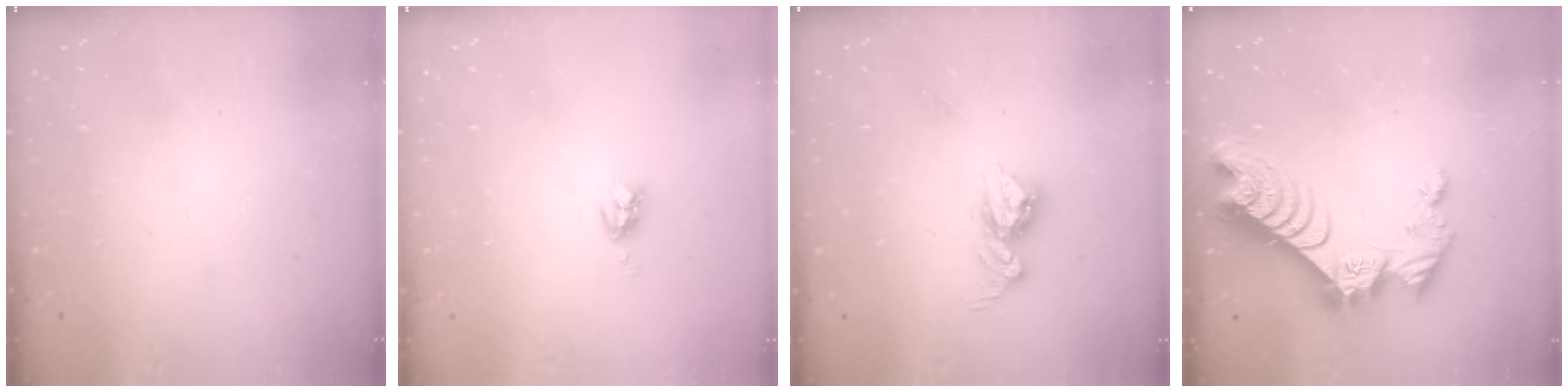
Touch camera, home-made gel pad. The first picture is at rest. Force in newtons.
{"total": 4.7, "press": 4.6, "slide": 0.4}
{"total": 9.4, "press": 9.4, "slide": 0.8}
{"total": 14.6, "press": 14.5, "slide": 1.5}